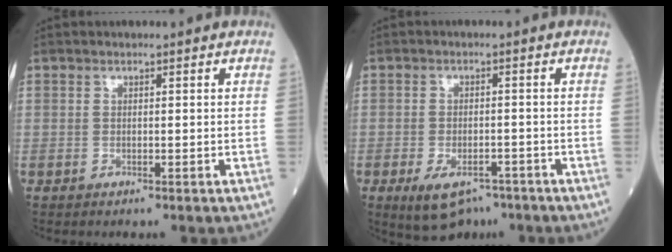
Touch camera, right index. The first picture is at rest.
{"total": 6.9, "force": [-4.4, 3.4, 4.1], "torque": [-0.067, -0.003, -0.063]}